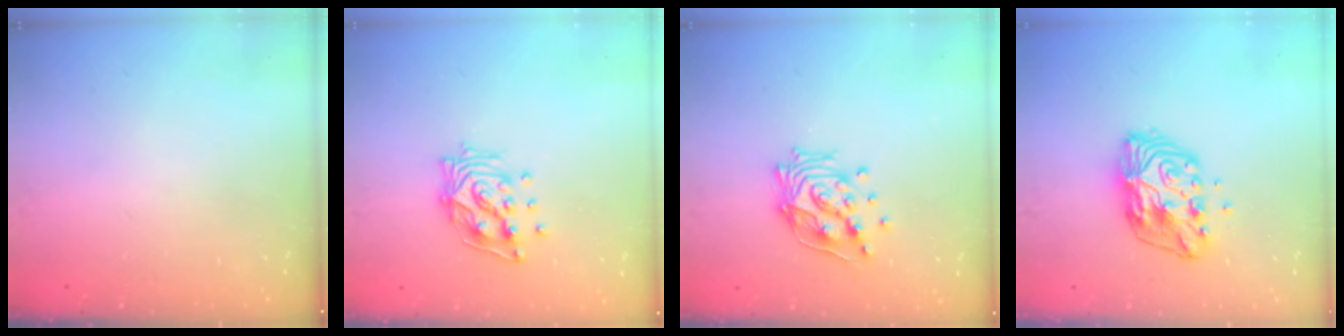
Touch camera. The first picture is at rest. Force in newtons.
{"total": 11.7, "press": 11.6, "slide": 1.4}
{"total": 14.4, "press": 14.3, "slide": 1.7}
{"total": 12.5, "press": 12.5, "slide": 1.0}